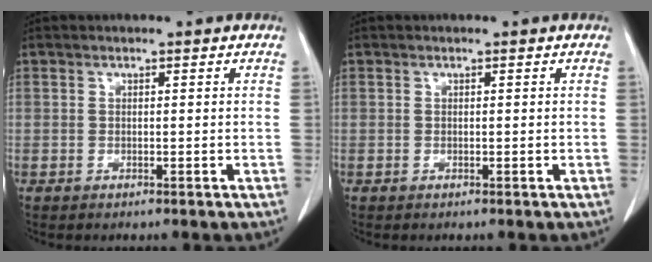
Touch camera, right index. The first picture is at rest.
{"total": 0.0}